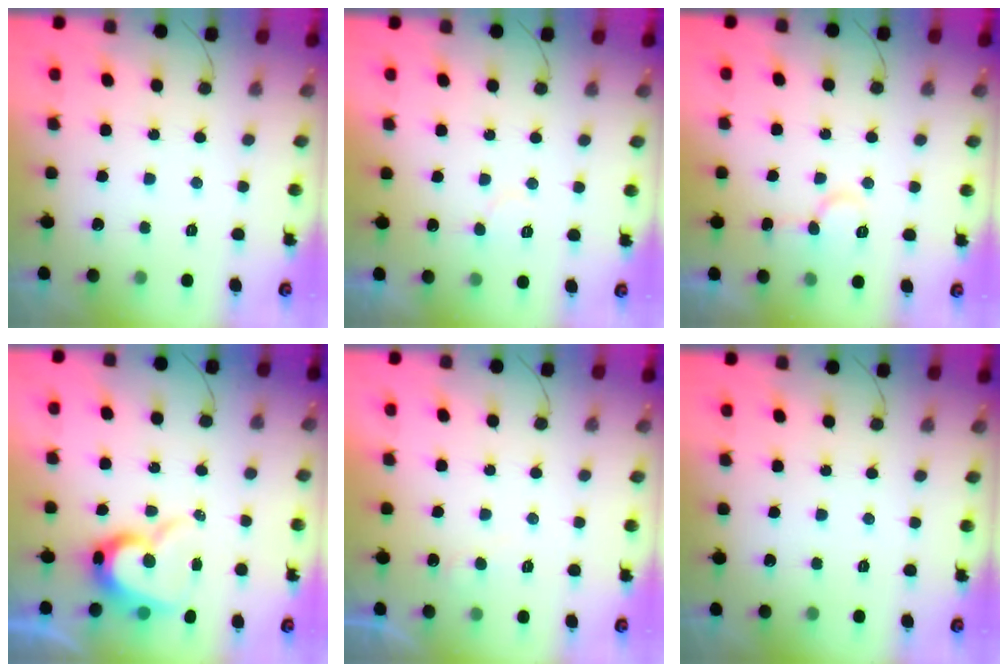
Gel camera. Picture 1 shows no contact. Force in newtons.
{"total": 4.8, "press": 4.8, "slide": 0.4}
{"total": 7.2, "press": 7.2, "slide": 0.8}
{"total": 11.4, "press": 11.4, "slide": 1.1}
{"total": 3.3, "press": 3.3, "slide": 0.4}
{"total": 0.0}